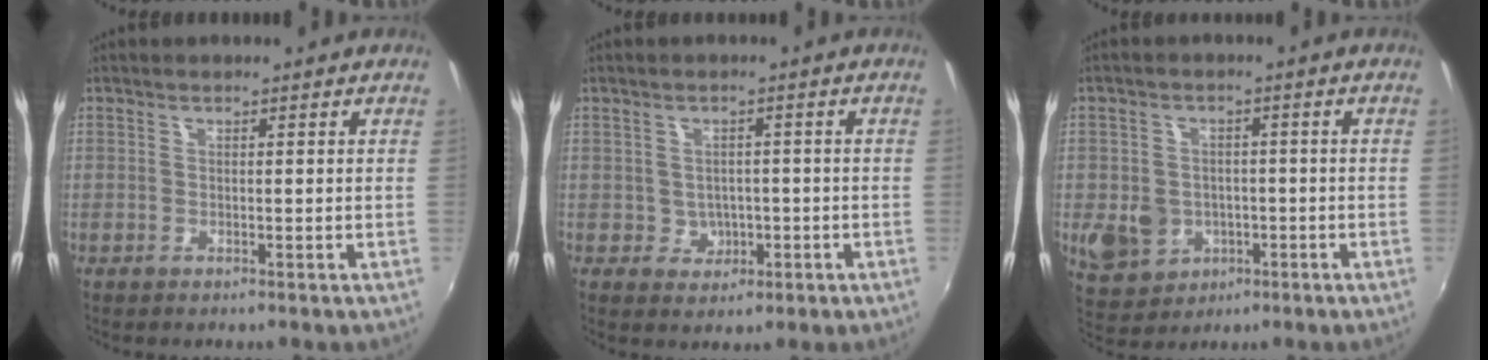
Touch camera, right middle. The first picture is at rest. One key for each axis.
{"total": 3.7, "fx": -0.6, "fy": 3.5, "fz": 0.8, "tx": -0.020, "ty": 0.007, "tz": 0.002}
{"total": 9.0, "fx": -2.3, "fy": 7.7, "fz": 4.0, "tx": -0.104, "ty": 0.001, "tz": -0.020}